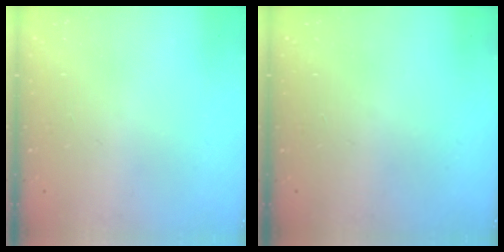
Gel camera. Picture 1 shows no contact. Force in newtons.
{"total": 0.0}